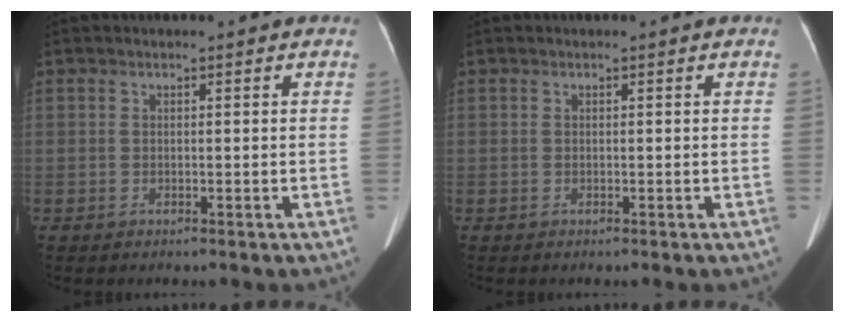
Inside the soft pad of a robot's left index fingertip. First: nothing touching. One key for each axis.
{"total": 0.0}